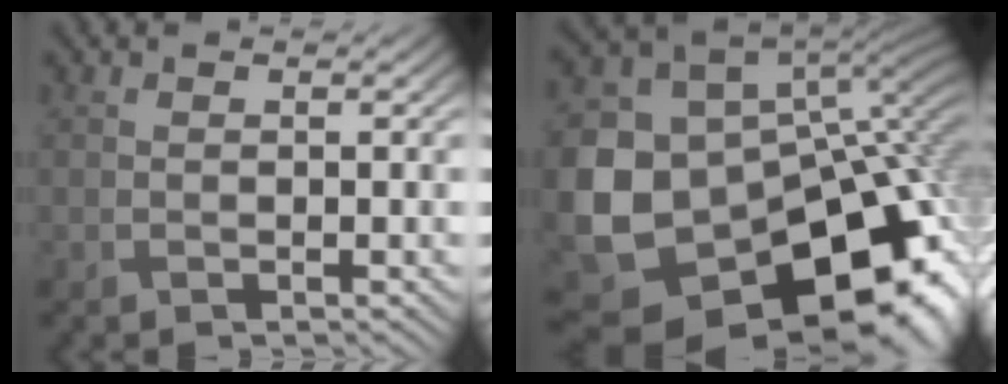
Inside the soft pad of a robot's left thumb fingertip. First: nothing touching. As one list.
[{"total": 20.8, "force": [-8.0, 15.4, 11.5], "torque": [-0.236, -0.026, -0.101]}]